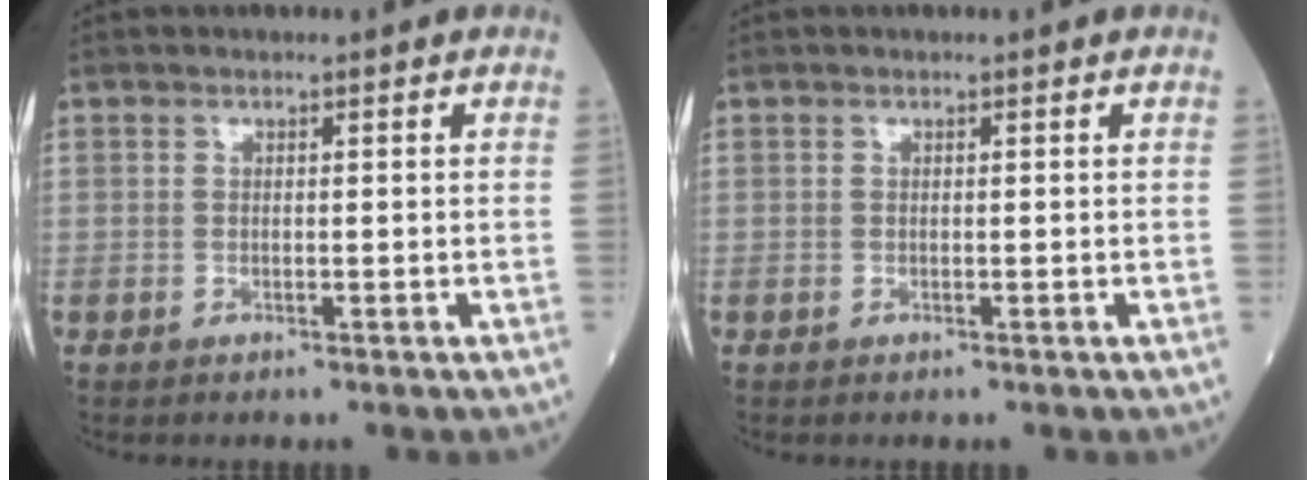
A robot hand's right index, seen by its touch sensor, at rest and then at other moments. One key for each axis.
{"total": 0.0}